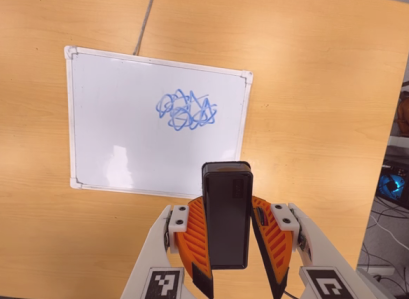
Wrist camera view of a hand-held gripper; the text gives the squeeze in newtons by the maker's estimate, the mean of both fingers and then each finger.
{"total": 7.5, "left": 7.2, "right": 7.8}